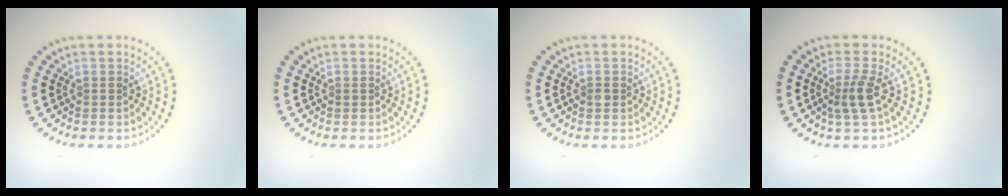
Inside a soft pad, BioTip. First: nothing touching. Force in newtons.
{"total": 0.0}
{"total": 0.8, "press": 0.8, "slide": 0.1}
{"total": 2.3, "press": 1.7, "slide": 1.6}